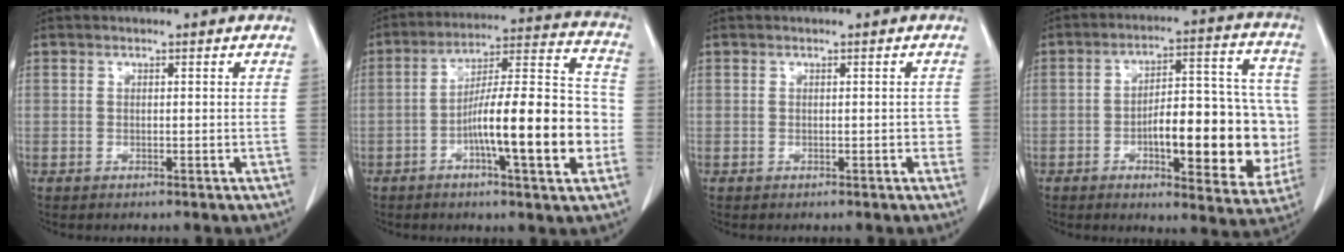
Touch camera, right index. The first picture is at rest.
{"total": 17.6, "force": [-4.4, 2.6, 16.9], "torque": [-0.264, 0.016, -0.068]}
{"total": 1.2, "force": [-0.2, 0.8, 0.9], "torque": [-0.004, 0.003, -0.001]}
{"total": 18.6, "force": [-3.4, 6.2, 17.2], "torque": [-0.205, 0.031, -0.038]}